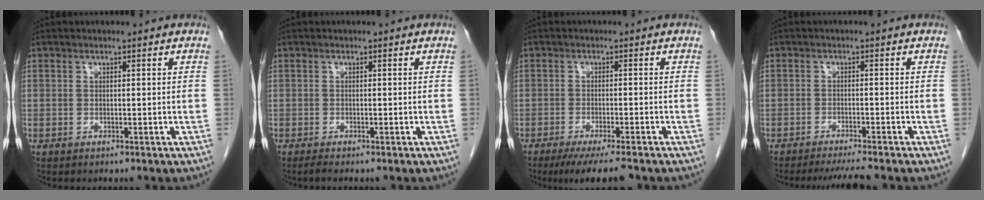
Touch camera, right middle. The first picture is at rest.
{"total": 0.8, "force": [-0.6, -0.1, 0.4], "torque": [-0.013, -0.003, -0.013]}
{"total": 7.6, "force": [-6.1, 0.4, 4.6], "torque": [-0.063, -0.018, -0.092]}
{"total": 5.1, "force": [-4.6, -0.7, 2.1], "torque": [-0.028, -0.017, -0.071]}